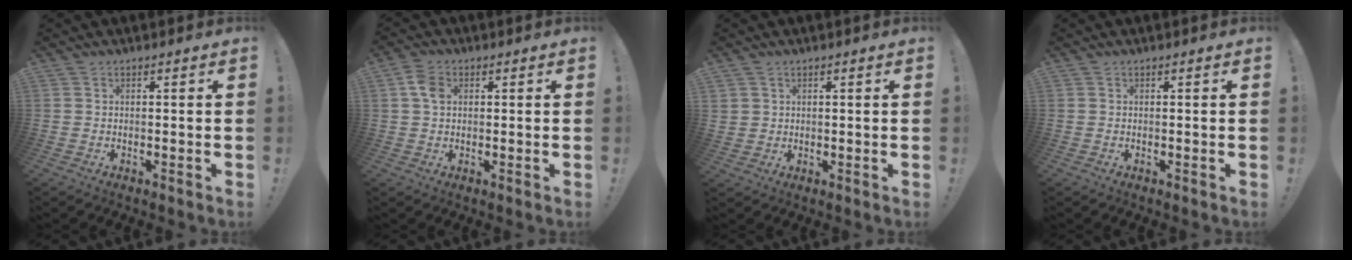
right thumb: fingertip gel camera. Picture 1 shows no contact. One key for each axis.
{"total": 5.2, "fx": 1.3, "fy": 3.5, "fz": 3.6, "tx": -0.064, "ty": 0.002, "tz": 0.024}
{"total": 3.1, "fx": 1.6, "fy": 2.6, "fz": 0.4, "tx": 0.001, "ty": -0.009, "tz": 0.030}
{"total": 0.0}